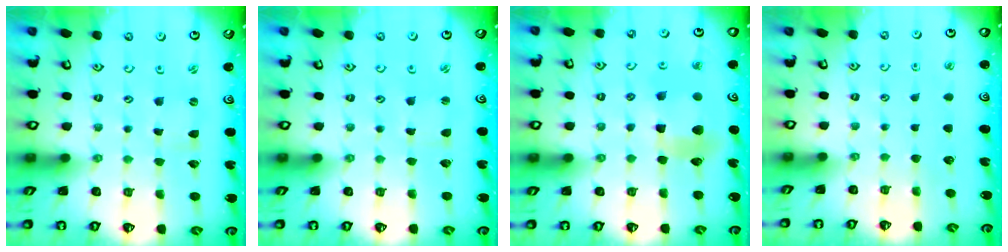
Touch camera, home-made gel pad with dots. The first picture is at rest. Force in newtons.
{"total": 1.0, "press": 1.0, "slide": 0.1}
{"total": 9.3, "press": 9.2, "slide": 1.5}
{"total": 0.0}